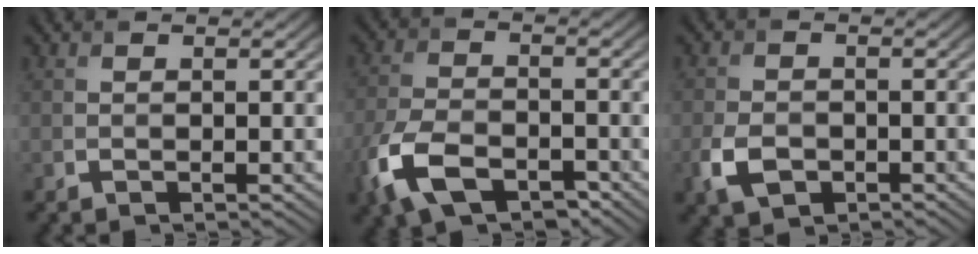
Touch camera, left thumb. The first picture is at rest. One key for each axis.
{"total": 9.4, "fx": -5.3, "fy": 4.9, "fz": 6.1, "tx": -0.148, "ty": -0.017, "tz": -0.108}
{"total": 4.3, "fx": -1.9, "fy": 2.9, "fz": 2.5, "tx": -0.064, "ty": -0.009, "tz": -0.041}